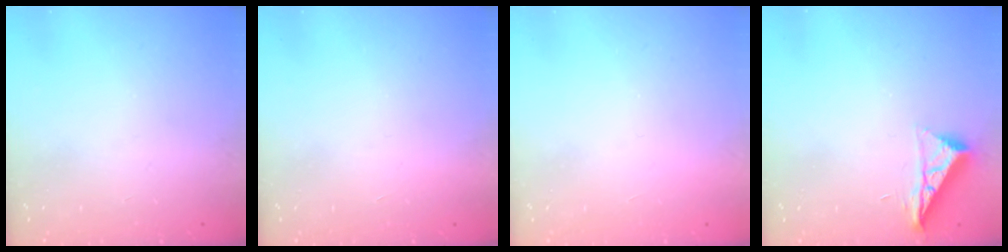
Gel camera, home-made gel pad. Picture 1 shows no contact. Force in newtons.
{"total": 1.7, "press": 1.7, "slide": 0.1}
{"total": 1.6, "press": 1.6, "slide": 0.1}
{"total": 7.7, "press": 7.7, "slide": 0.3}